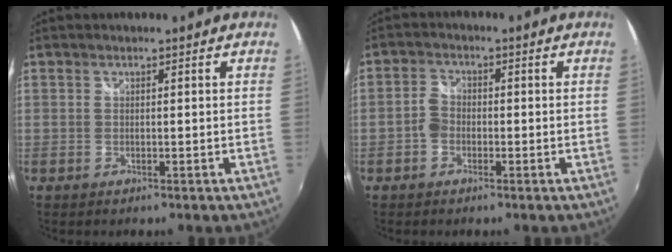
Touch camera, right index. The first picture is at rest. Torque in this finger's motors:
{"motor_torque": [0.58, 0.19, 0.19, 0.05]}